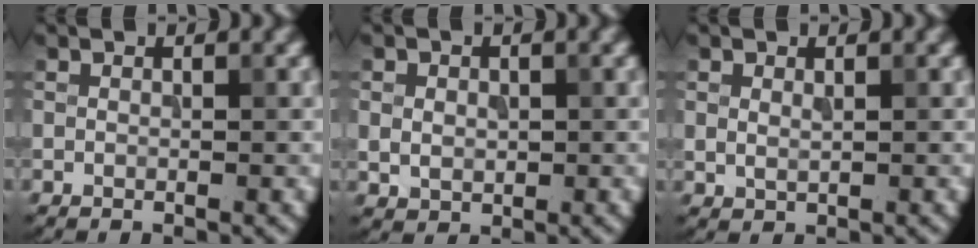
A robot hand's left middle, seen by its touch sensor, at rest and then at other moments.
{"total": 1.9, "force": [0.2, 1.6, 1.0], "torque": [-0.016, -0.004, 0.007]}
{"total": 0.9, "force": [0.4, 0.6, 0.6], "torque": [-0.014, -0.002, 0.012]}